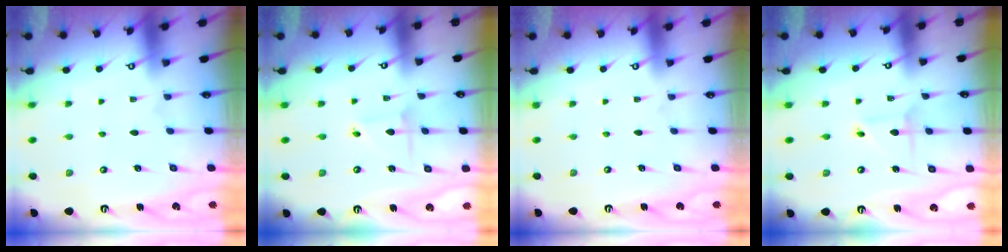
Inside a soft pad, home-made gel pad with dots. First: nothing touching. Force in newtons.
{"total": 2.1, "press": 2.1, "slide": 0.2}
{"total": 0.0}
{"total": 2.9, "press": 2.8, "slide": 0.3}